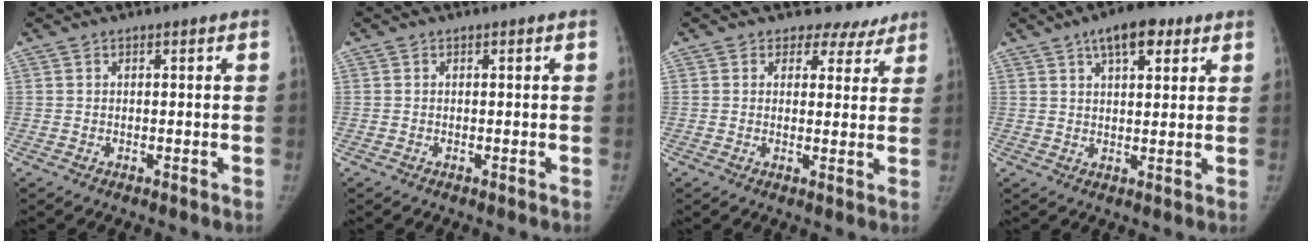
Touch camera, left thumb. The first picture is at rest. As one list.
[{"total": 0.0}, {"total": 5.6, "force": [4.5, 3.3, -0.2], "torque": [0.039, -0.028, 0.044]}, {"total": 8.5, "force": [4.7, 3.8, 6.1], "torque": [-0.073, -0.007, 0.068]}]